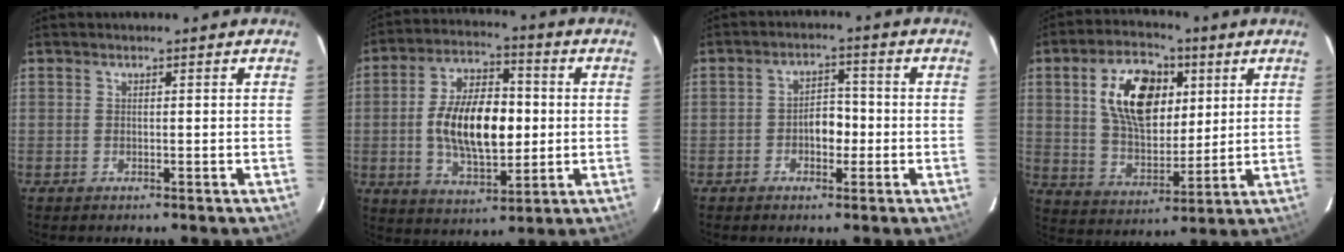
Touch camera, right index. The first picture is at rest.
{"total": 15.6, "force": [-0.5, 7.8, 13.6], "torque": [-0.247, 0.012, -0.003]}
{"total": 4.5, "force": [-1.3, 2.9, 3.2], "torque": [-0.053, 0.012, -0.017]}
{"total": 15.8, "force": [5.0, 9.3, 11.7], "torque": [-0.207, 0.016, 0.096]}